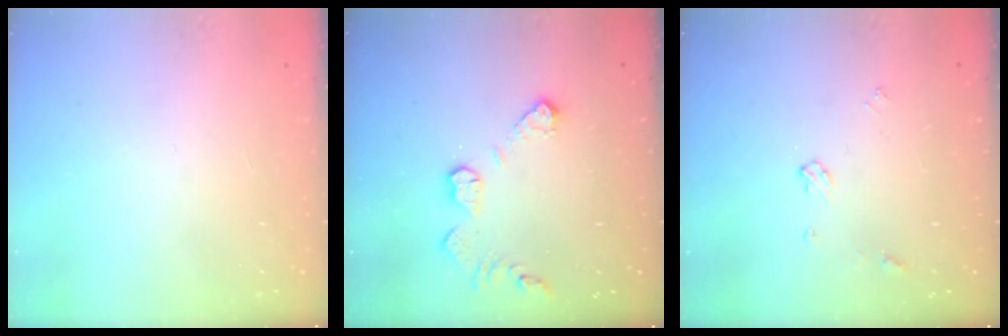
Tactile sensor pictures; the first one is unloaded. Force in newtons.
{"total": 10.1, "press": 10.1, "slide": 0.6}
{"total": 4.5, "press": 4.4, "slide": 0.8}